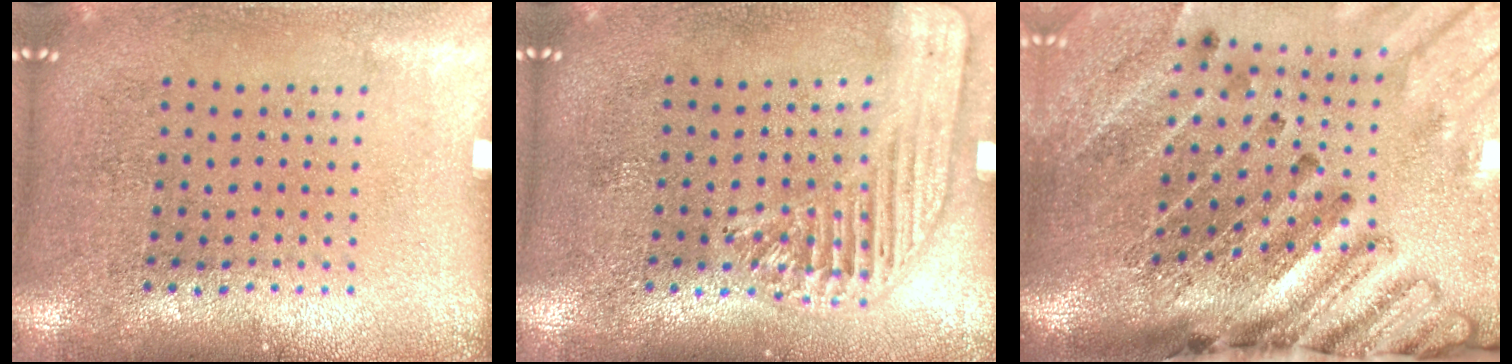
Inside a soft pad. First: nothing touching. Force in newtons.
{"total": 1.7, "press": 1.5, "slide": 0.7}
{"total": 4.4, "press": 3.3, "slide": 3.0}